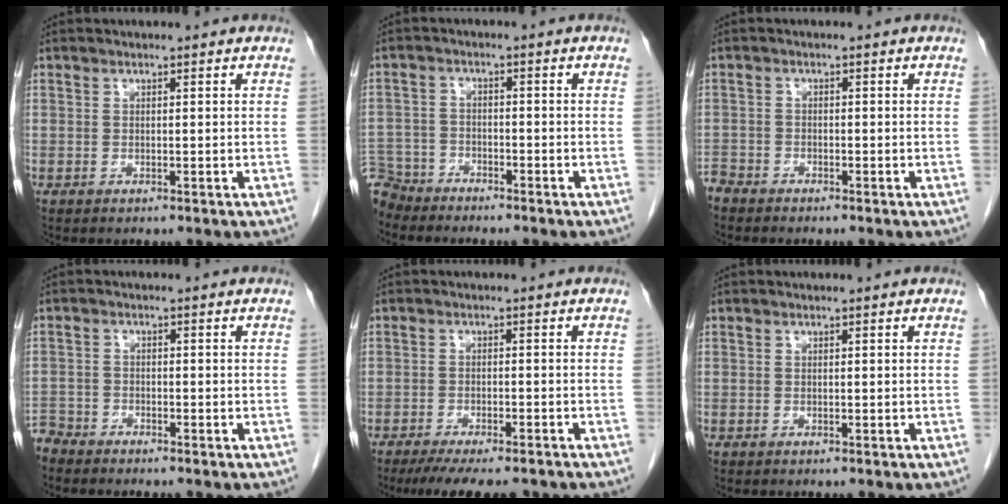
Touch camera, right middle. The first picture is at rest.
{"total": 6.7, "force": [-6.2, 2.6, -0.1], "torque": [-0.003, -0.002, -0.119]}
{"total": 2.5, "force": [-2.4, 0.7, 0.0], "torque": [-0.003, -0.004, -0.047]}
{"total": 3.4, "force": [-3.2, 0.9, -0.3], "torque": [0.006, -0.006, -0.064]}
{"total": 10.3, "force": [-8.5, 2.3, 5.3], "torque": [-0.072, -0.013, -0.122]}
{"total": 0.0}